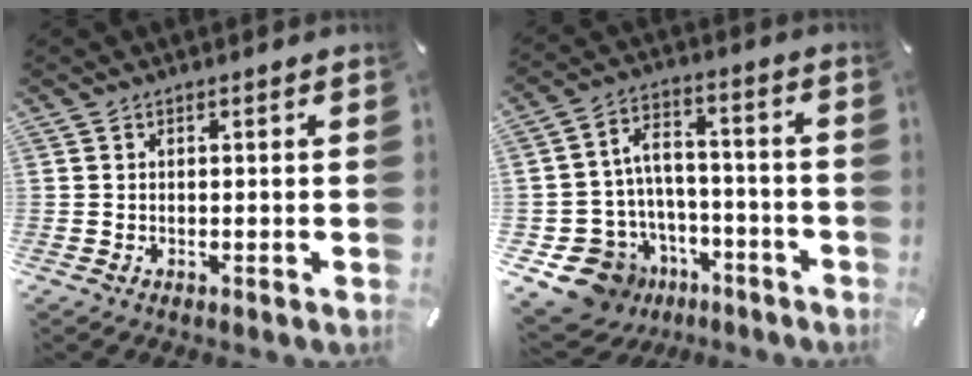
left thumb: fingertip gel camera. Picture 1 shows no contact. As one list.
[{"total": 11.3, "force": [-5.9, 9.3, 2.6], "torque": [-0.066, 0.033, -0.097]}]